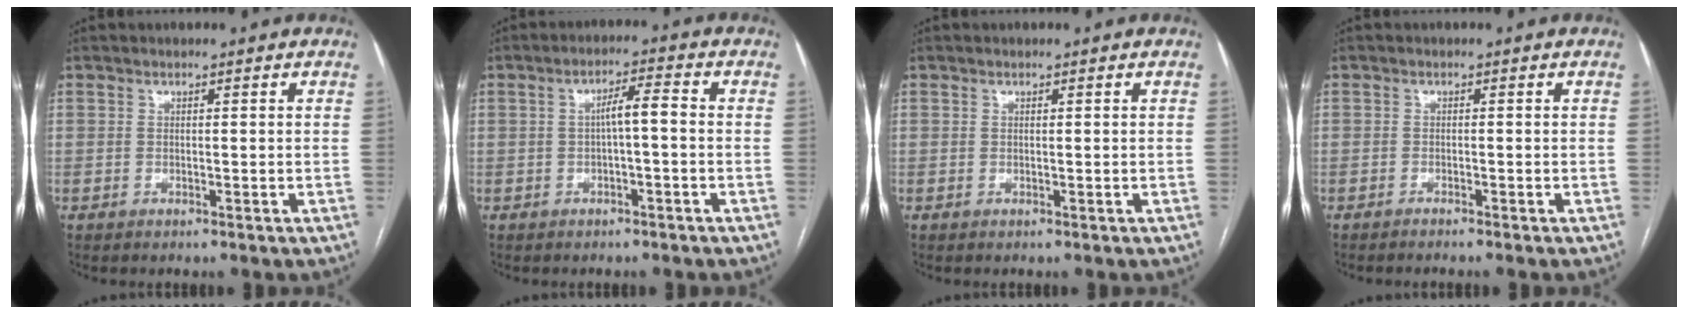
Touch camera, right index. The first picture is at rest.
{"total": 3.7, "force": [-0.3, 0.5, 3.7], "torque": [-0.061, 0.013, -0.002]}
{"total": 0.0}
{"total": 1.7, "force": [-1.5, -0.2, 0.7], "torque": [-0.009, 0.002, -0.020]}